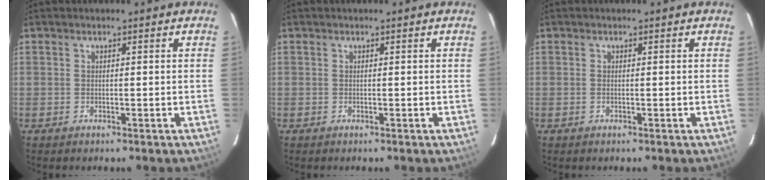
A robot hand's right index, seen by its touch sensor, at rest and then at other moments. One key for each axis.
{"total": 0.0}
{"total": 0.0}